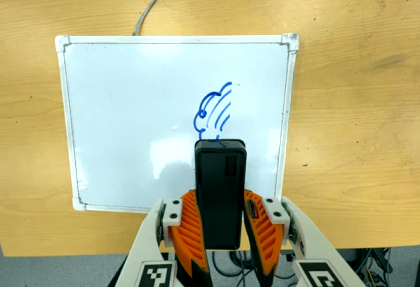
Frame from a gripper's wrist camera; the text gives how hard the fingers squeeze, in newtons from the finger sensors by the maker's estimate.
{"total": 8.4, "left": 6.1, "right": 10.8}